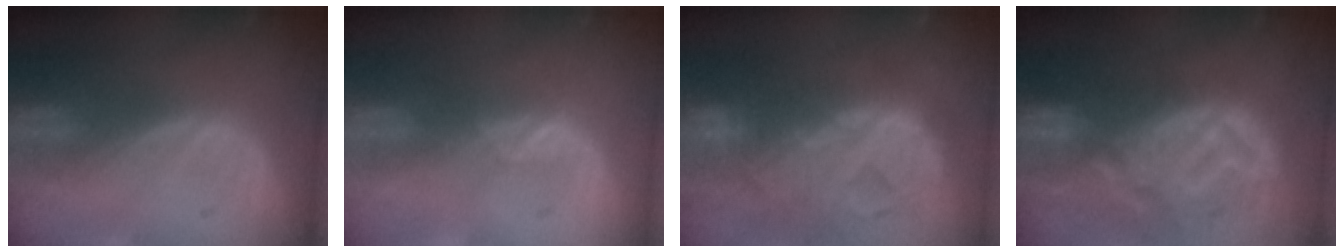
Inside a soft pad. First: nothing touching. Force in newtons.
{"total": 1.5, "press": 1.4, "slide": 0.2}
{"total": 13.5, "press": 11.5, "slide": 7.1}
{"total": 12.1, "press": 10.9, "slide": 5.4}